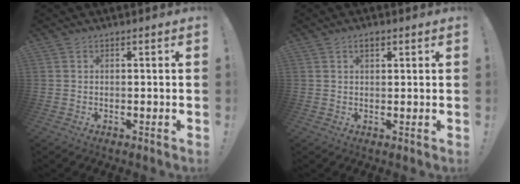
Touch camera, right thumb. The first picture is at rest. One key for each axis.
{"total": 2.1, "fx": 1.2, "fy": 1.1, "fz": 1.3, "tx": -0.023, "ty": 0.002, "tz": 0.022}